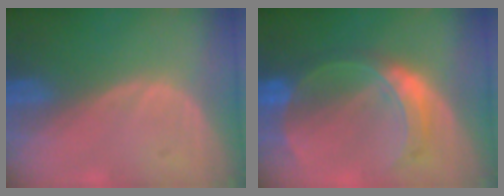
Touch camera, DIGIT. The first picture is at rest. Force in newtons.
{"total": 7.6, "press": 6.6, "slide": 3.8}